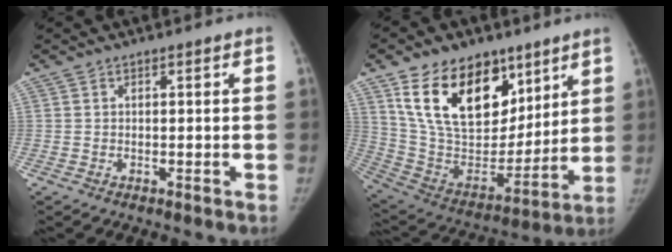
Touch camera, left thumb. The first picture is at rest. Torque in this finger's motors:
{"motor_torque": [2.37, 2.41, 1.42, -1.35, 0.25]}